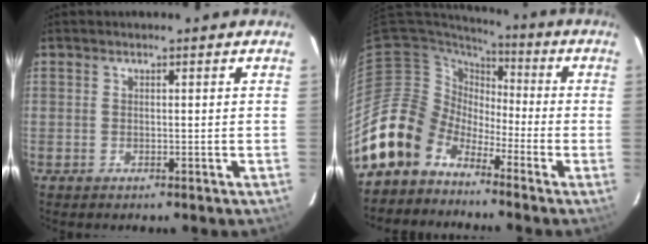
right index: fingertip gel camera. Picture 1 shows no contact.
{"total": 11.2, "force": [-7.6, 8.2, 0.7], "torque": [-0.035, 0.031, -0.148]}